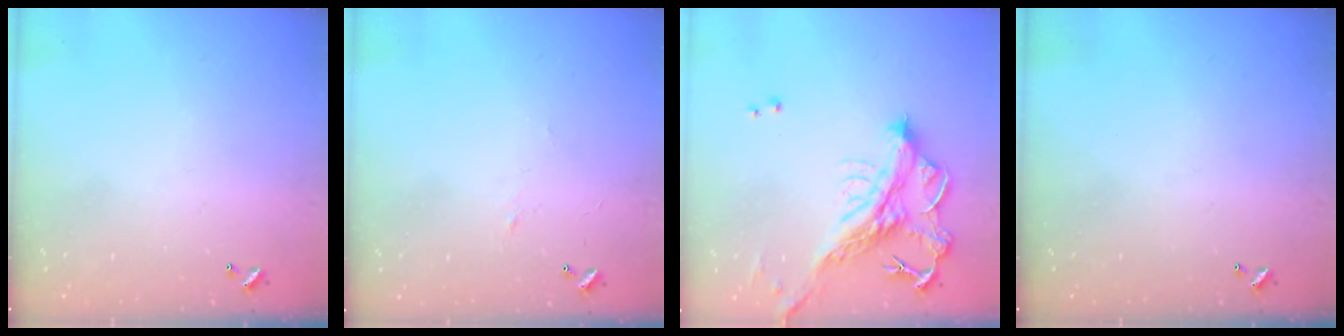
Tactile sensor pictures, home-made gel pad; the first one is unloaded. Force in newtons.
{"total": 2.9, "press": 2.9, "slide": 0.4}
{"total": 5.3, "press": 5.1, "slide": 1.4}
{"total": 0.0}